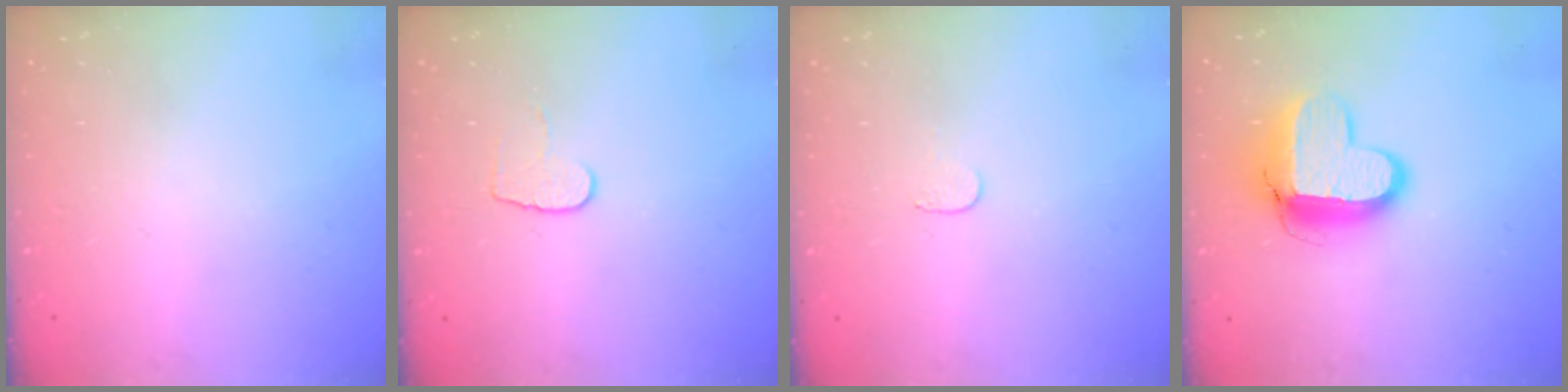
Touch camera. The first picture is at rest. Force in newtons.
{"total": 6.6, "press": 6.6, "slide": 0.6}
{"total": 3.4, "press": 3.4, "slide": 0.2}
{"total": 13.3, "press": 13.3, "slide": 1.0}